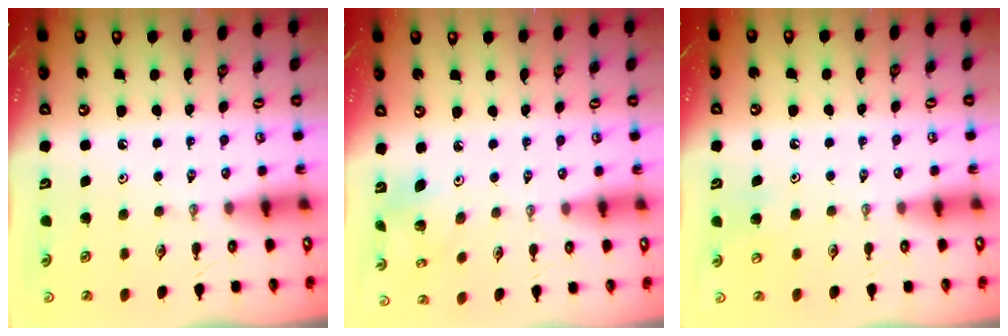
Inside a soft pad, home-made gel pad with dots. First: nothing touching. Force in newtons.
{"total": 3.9, "press": 3.9, "slide": 0.1}
{"total": 4.4, "press": 4.4, "slide": 0.5}